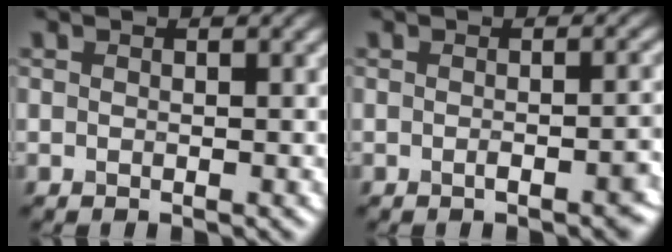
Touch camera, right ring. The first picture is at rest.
{"total": 2.7, "force": [-1.1, 0.8, 2.3], "torque": [-0.026, 0.005, -0.017]}